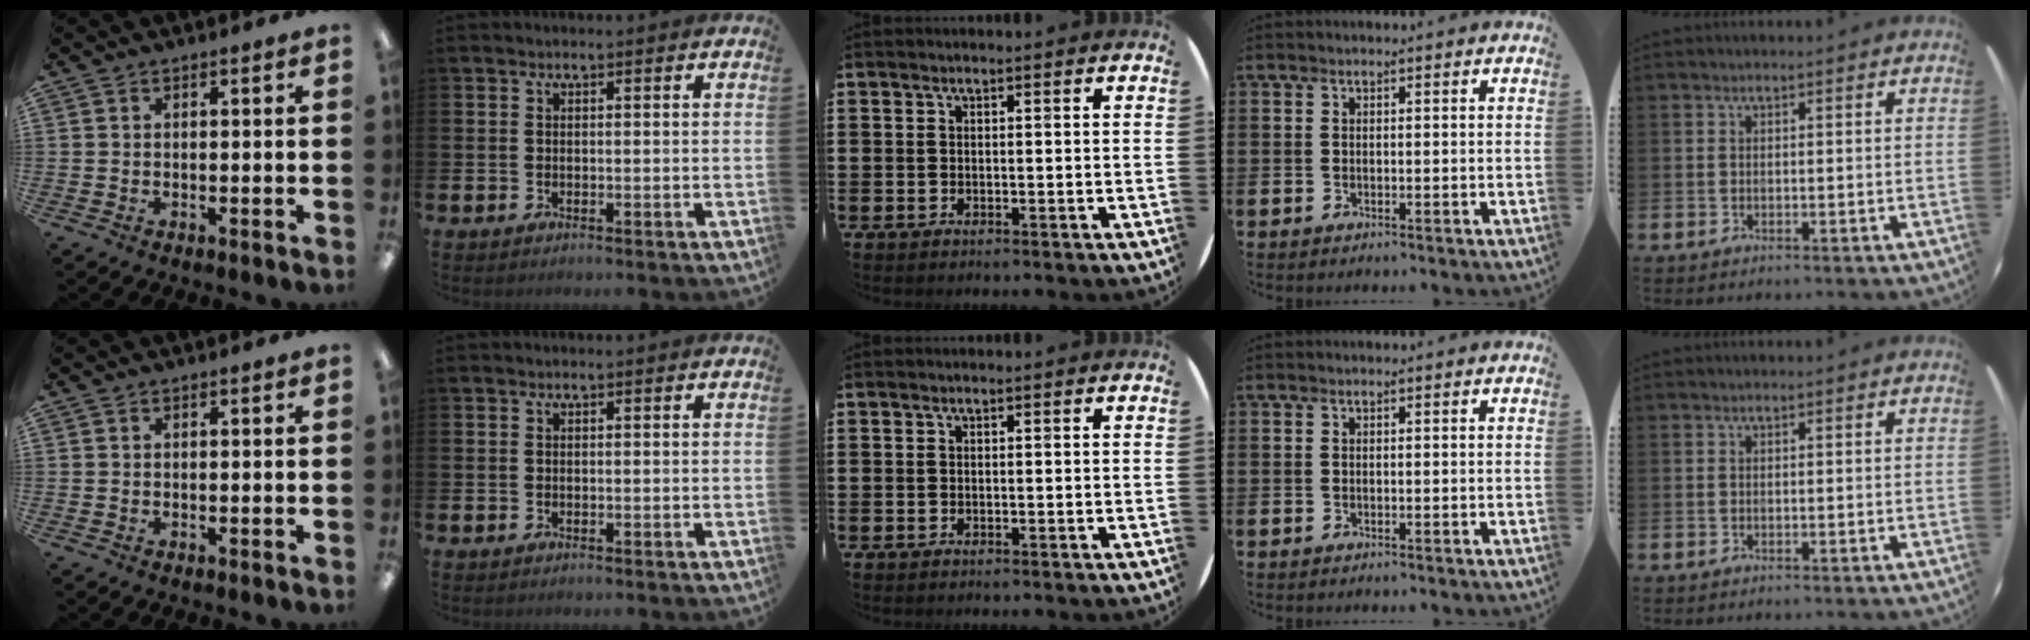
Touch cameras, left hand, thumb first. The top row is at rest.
{}